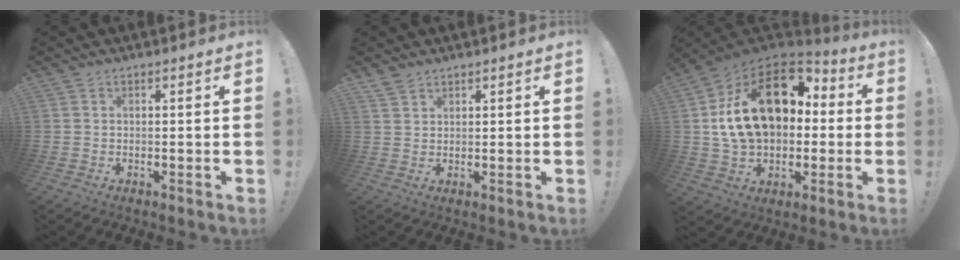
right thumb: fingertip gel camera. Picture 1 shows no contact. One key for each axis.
{"total": 2.7, "fx": 2.3, "fy": 1.2, "fz": 0.7, "tx": -0.011, "ty": -0.013, "tz": 0.045}
{"total": 23.6, "fx": 4.7, "fy": 15.8, "fz": 16.8, "tx": -0.276, "ty": -0.006, "tz": 0.094}